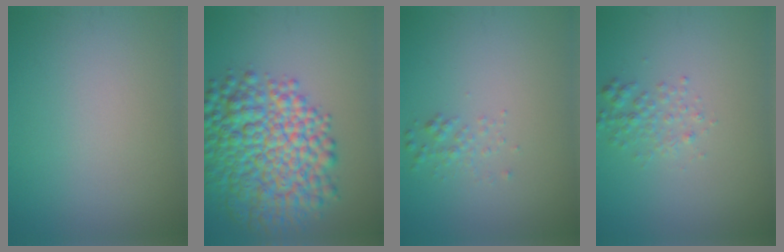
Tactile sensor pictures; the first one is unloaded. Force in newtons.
{"total": 10.5, "press": 10.5, "slide": 0.0}
{"total": 1.1, "press": 1.1, "slide": 0.0}
{"total": 1.8, "press": 1.8, "slide": 0.1}